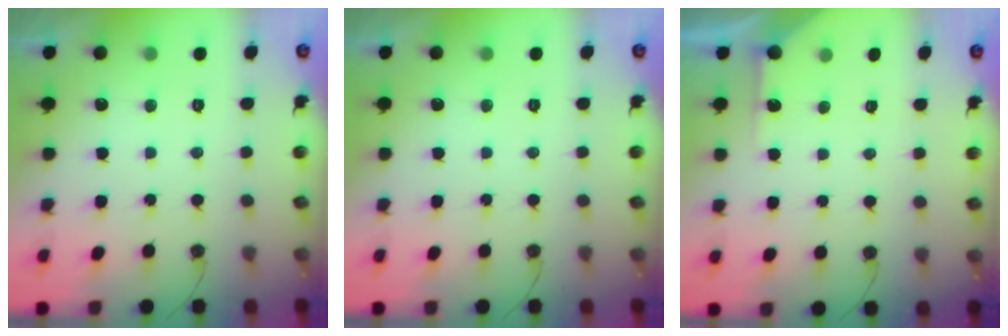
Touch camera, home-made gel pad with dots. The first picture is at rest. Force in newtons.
{"total": 0.0}
{"total": 3.3, "press": 3.3, "slide": 0.4}